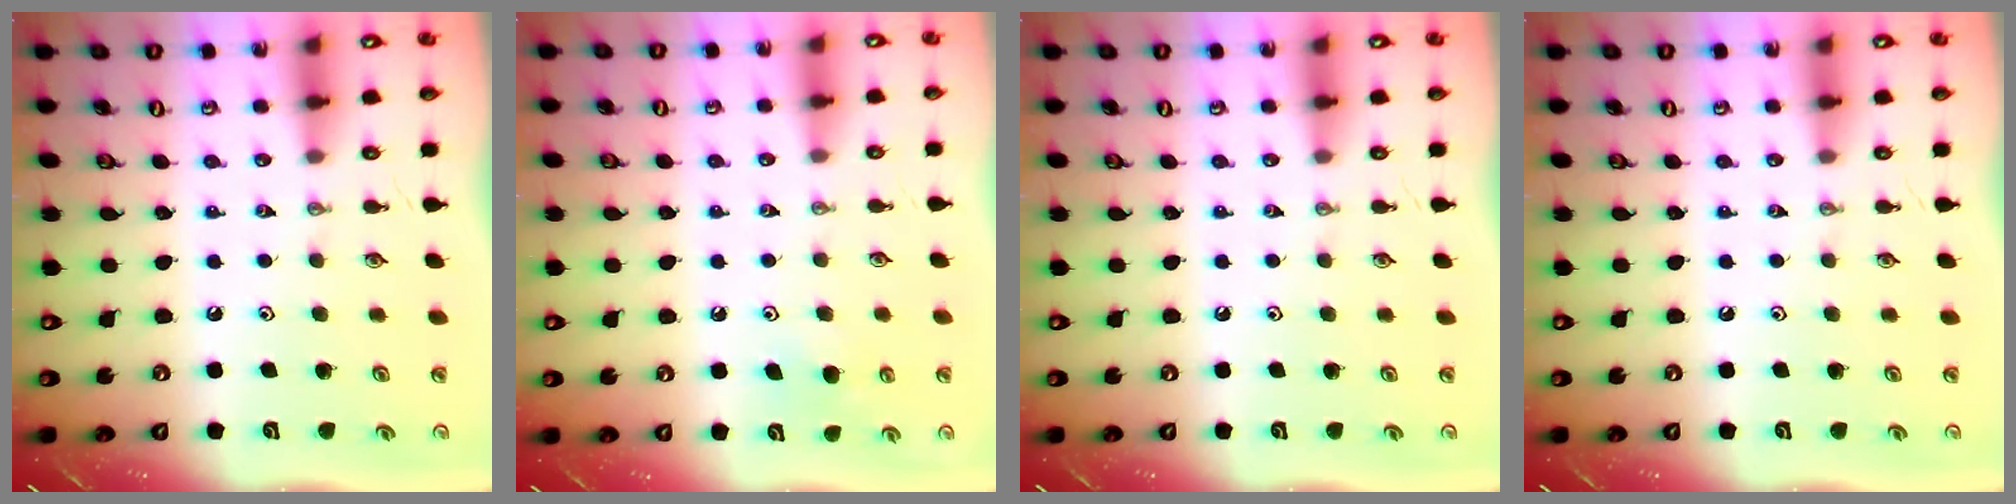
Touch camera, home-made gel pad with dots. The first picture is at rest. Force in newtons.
{"total": 6.7, "press": 6.7, "slide": 0.5}
{"total": 0.0}
{"total": 0.0}